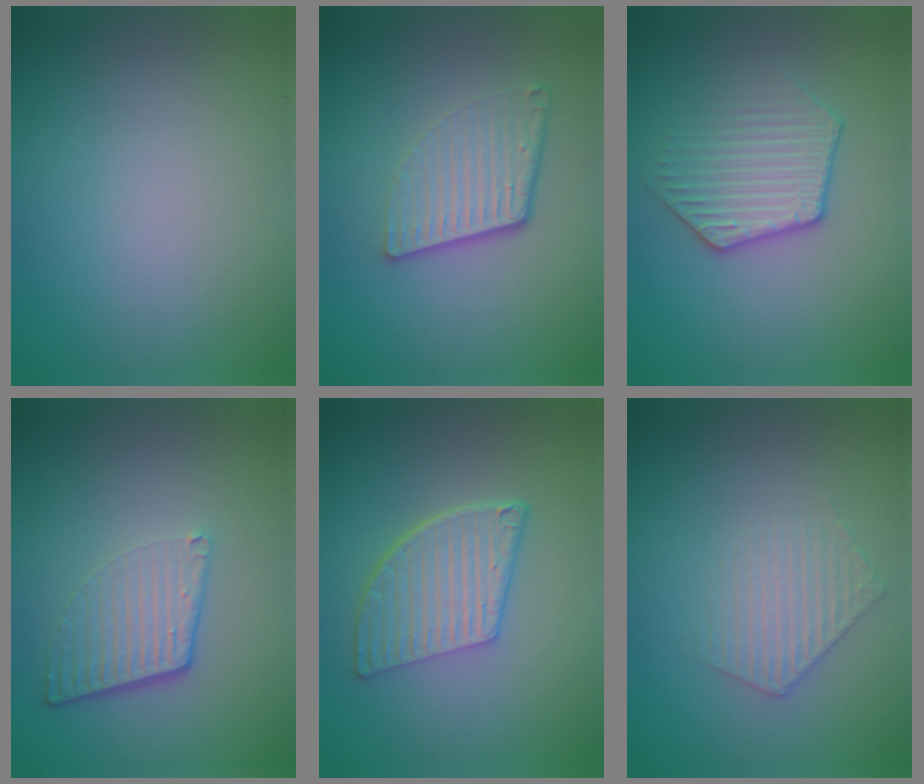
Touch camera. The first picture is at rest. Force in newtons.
{"total": 4.4, "press": 2.9, "slide": 3.3}
{"total": 3.4, "press": 3.2, "slide": 1.3}
{"total": 4.2, "press": 2.7, "slide": 3.2}
{"total": 5.7, "press": 4.2, "slide": 3.9}
{"total": 2.4, "press": 2.4, "slide": 0.3}